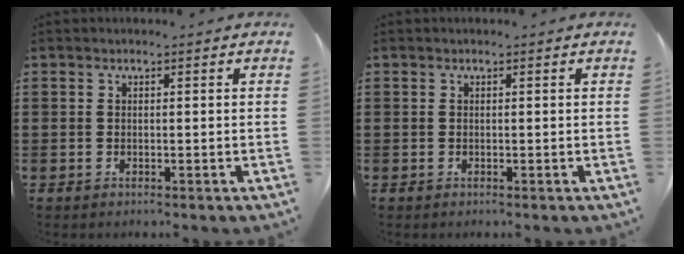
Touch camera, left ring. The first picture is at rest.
{"total": 0.0}